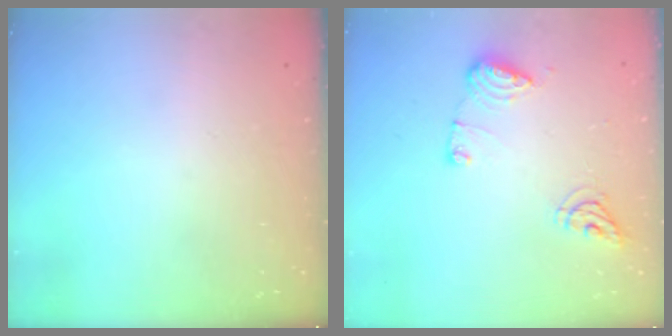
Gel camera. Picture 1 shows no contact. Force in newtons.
{"total": 9.4, "press": 9.4, "slide": 0.3}